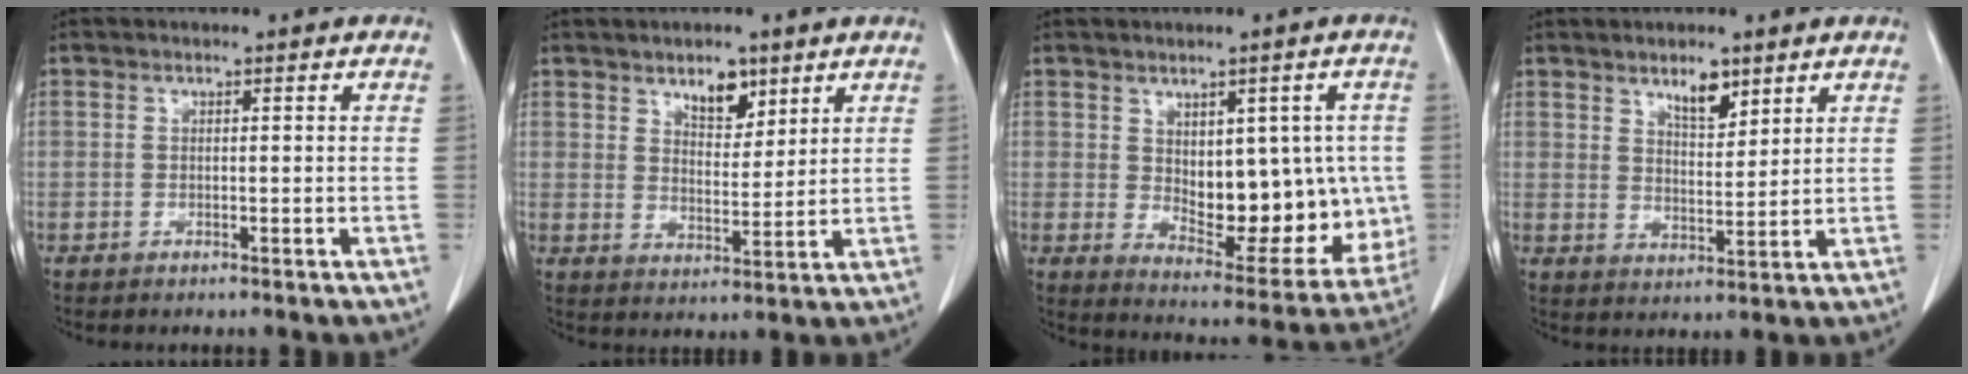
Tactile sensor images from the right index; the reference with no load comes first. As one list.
[{"total": 5.8, "force": [3.7, 2.8, 3.5], "torque": [-0.055, -0.004, 0.065]}, {"total": 15.6, "force": [0.5, 7.9, 13.4], "torque": [-0.187, -0.002, 0.034]}, {"total": 5.4, "force": [3.6, 2.0, 3.5], "torque": [-0.061, -0.005, 0.063]}]